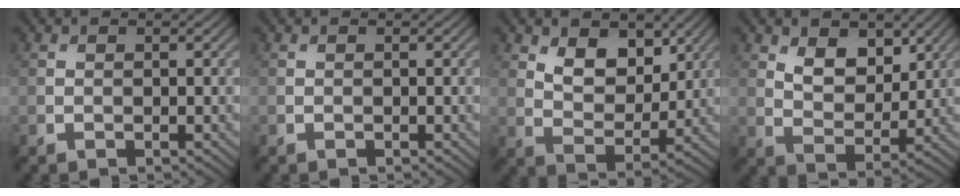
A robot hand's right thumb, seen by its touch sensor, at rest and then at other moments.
{"total": 0.0}
{"total": 6.4, "force": [3.5, 3.6, 4.0], "torque": [-0.080, -0.015, 0.056]}
{"total": 5.7, "force": [3.1, 3.3, 3.6], "torque": [-0.070, -0.014, 0.051]}